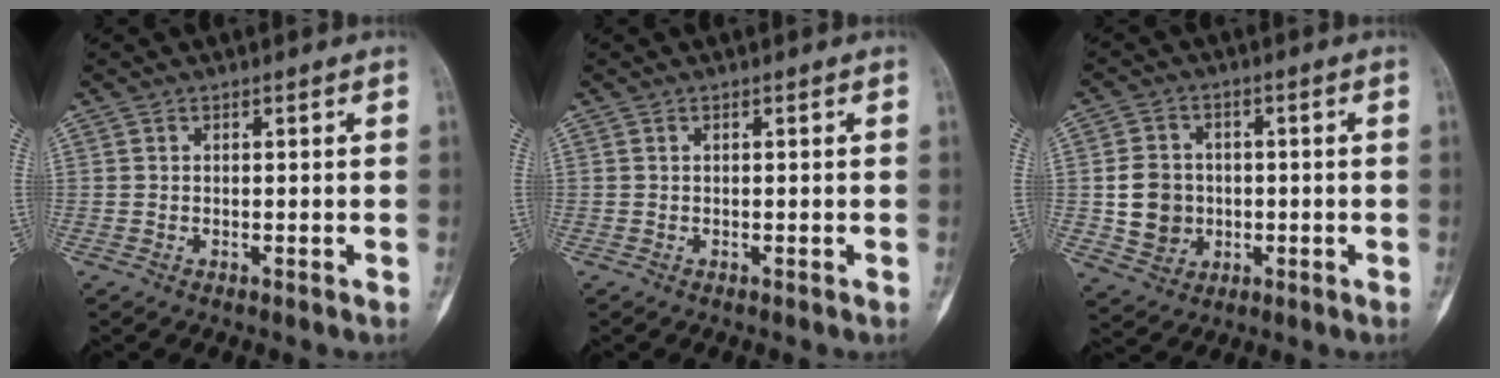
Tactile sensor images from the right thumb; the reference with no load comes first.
{"total": 0.0}
{"total": 8.1, "force": [-0.5, 7.2, 3.7], "torque": [-0.041, 0.007, -0.003]}